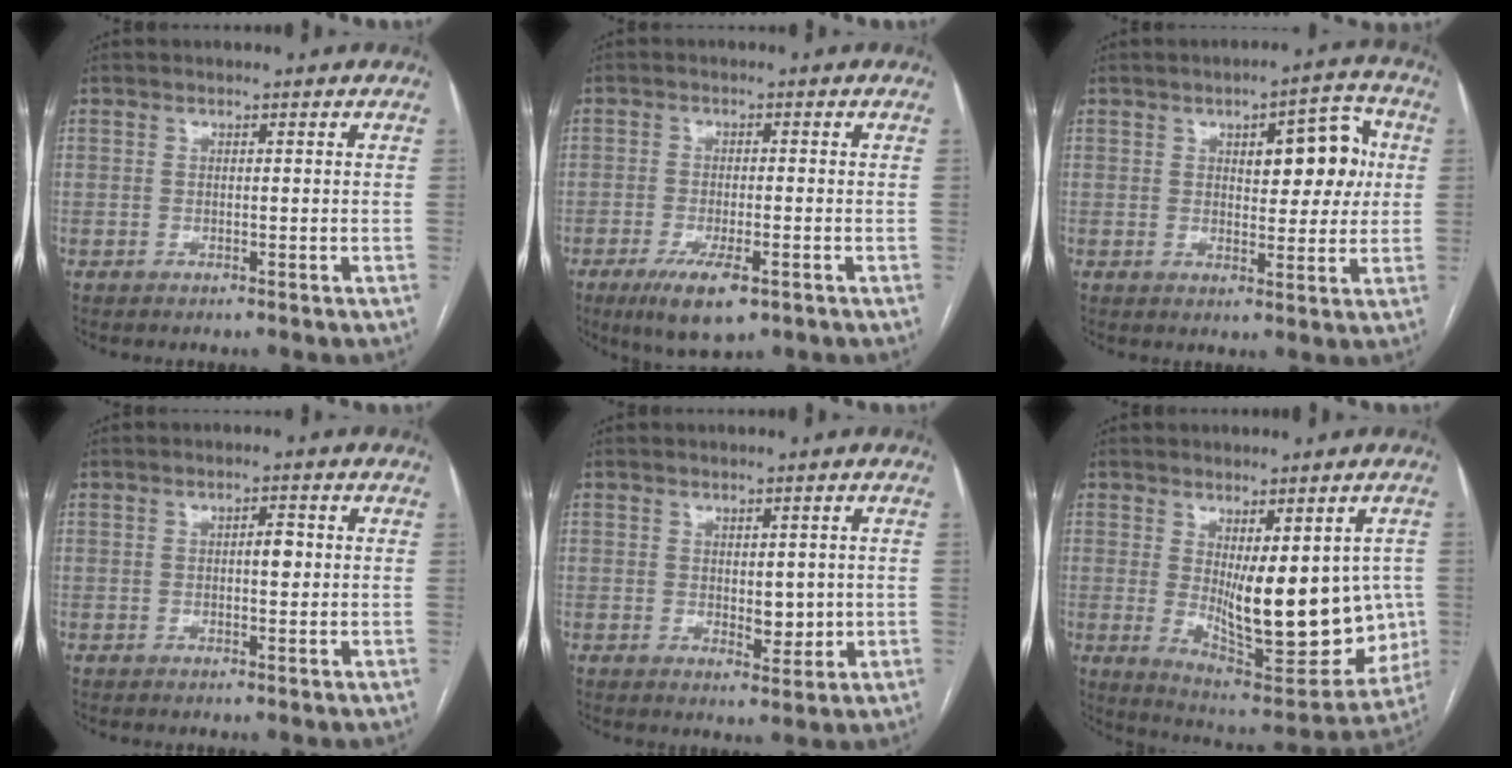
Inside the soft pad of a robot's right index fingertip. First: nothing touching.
{"total": 6.8, "force": [-3.7, 2.0, 5.4], "torque": [-0.096, -0.013, -0.056]}
{"total": 8.9, "force": [2.1, 3.4, 7.9], "torque": [-0.095, 0.023, 0.029]}
{"total": 2.1, "force": [0.1, 0.6, 2.1], "torque": [-0.032, 0.003, 0.002]}
{"total": 3.8, "force": [0.0, 1.9, 3.3], "torque": [-0.044, -0.007, 0.009]}
{"total": 18.3, "force": [-0.5, 6.5, 17.1], "torque": [-0.225, -0.028, 0.018]}